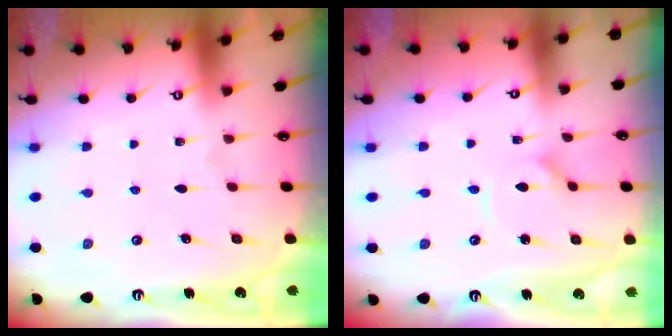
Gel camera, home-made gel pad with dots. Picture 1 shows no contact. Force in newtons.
{"total": 2.2, "press": 2.2, "slide": 0.4}